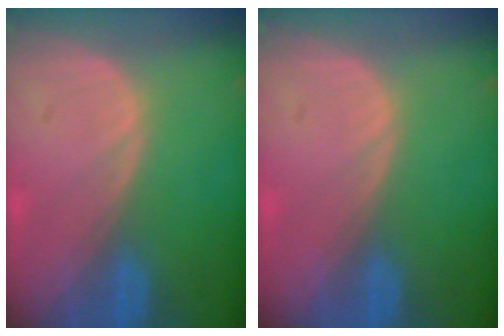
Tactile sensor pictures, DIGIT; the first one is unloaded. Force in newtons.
{"total": 0.0}